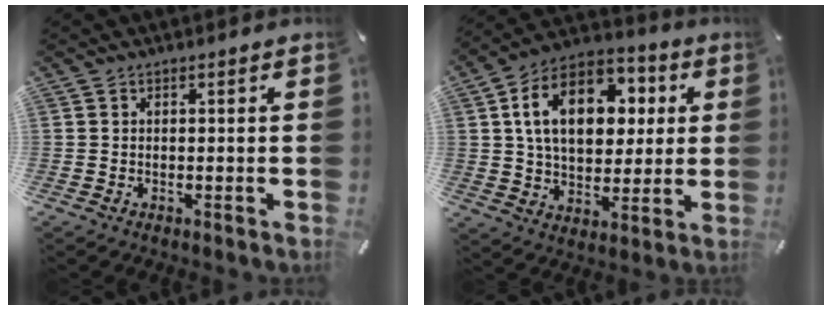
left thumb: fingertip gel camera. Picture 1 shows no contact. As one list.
[{"total": 17.4, "force": [4.9, 12.0, 11.7], "torque": [-0.212, -0.006, 0.087]}]